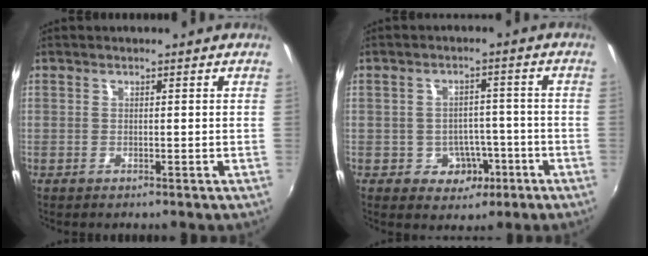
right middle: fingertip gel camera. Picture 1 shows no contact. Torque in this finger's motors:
{"motor_torque": [0.41, -0.38, 0.01, 0.01]}